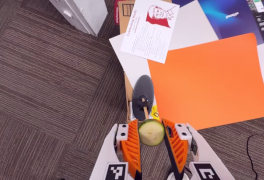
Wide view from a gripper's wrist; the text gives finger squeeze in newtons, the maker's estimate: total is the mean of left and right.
{"total": 9.0, "left": 9.1, "right": 9.0}